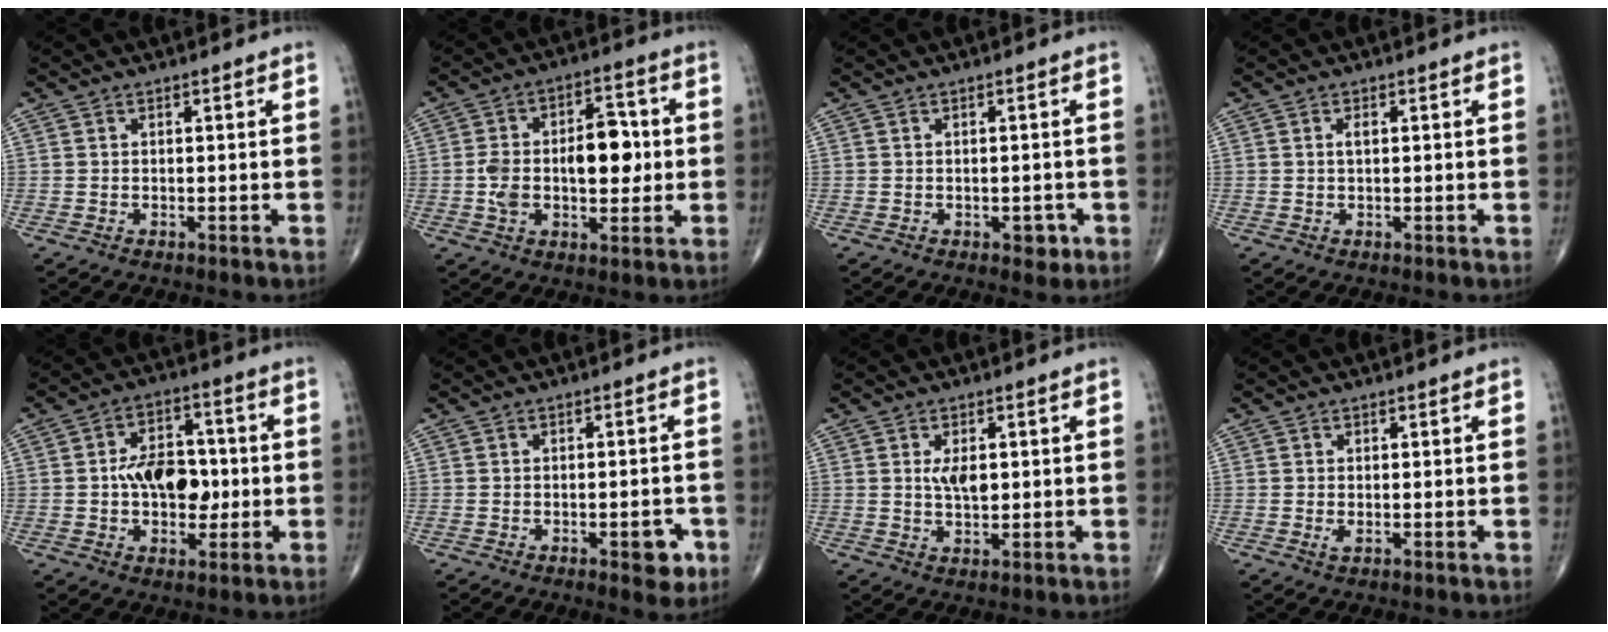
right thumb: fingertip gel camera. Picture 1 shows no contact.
{"total": 13.6, "force": [0.0, 7.5, 11.3], "torque": [-0.163, 0.022, 0.001]}
{"total": 2.5, "force": [-1.0, 1.6, 1.7], "torque": [-0.005, 0.005, -0.010]}
{"total": 1.3, "force": [0.3, 0.6, 1.1], "torque": [-0.018, 0.004, 0.005]}
{"total": 11.6, "force": [-0.4, 7.5, 8.9], "torque": [-0.097, 0.020, -0.008]}
{"total": 4.6, "force": [-1.9, 2.0, 3.7], "torque": [-0.028, 0.005, -0.020]}
{"total": 4.2, "force": [0.8, 2.2, 3.4], "torque": [-0.048, -0.006, 0.017]}
{"total": 1.1, "force": [-0.1, 0.5, 0.9], "torque": [-0.018, -0.004, -0.002]}